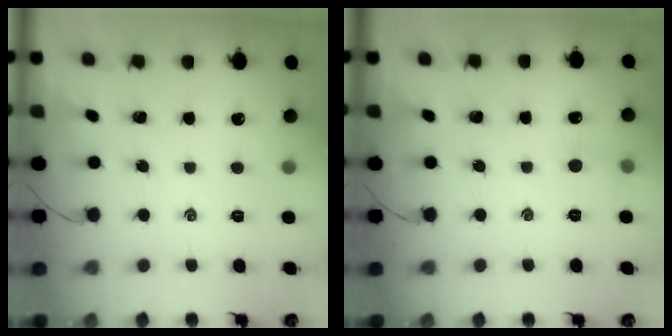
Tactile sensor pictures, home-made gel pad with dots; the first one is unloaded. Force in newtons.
{"total": 3.6, "press": 3.4, "slide": 1.1}